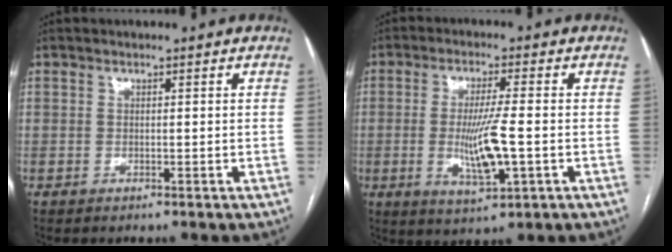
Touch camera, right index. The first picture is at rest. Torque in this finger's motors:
{"motor_torque": [0.97, -0.22, 0.61, 0.09]}